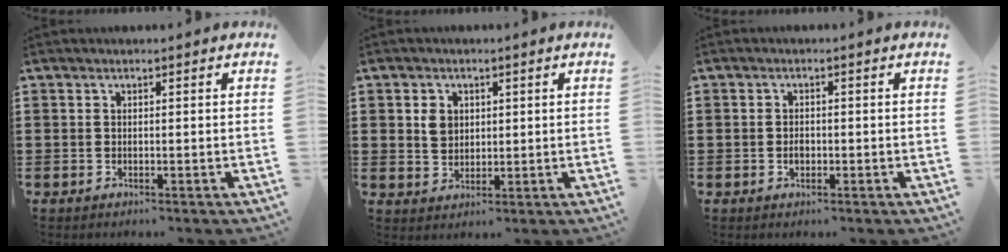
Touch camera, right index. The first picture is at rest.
{"total": 3.2, "force": [0.9, 2.6, 1.7], "torque": [-0.041, 0.010, 0.015]}
{"total": 1.5, "force": [-0.4, 0.9, 1.1], "torque": [-0.022, 0.003, -0.008]}